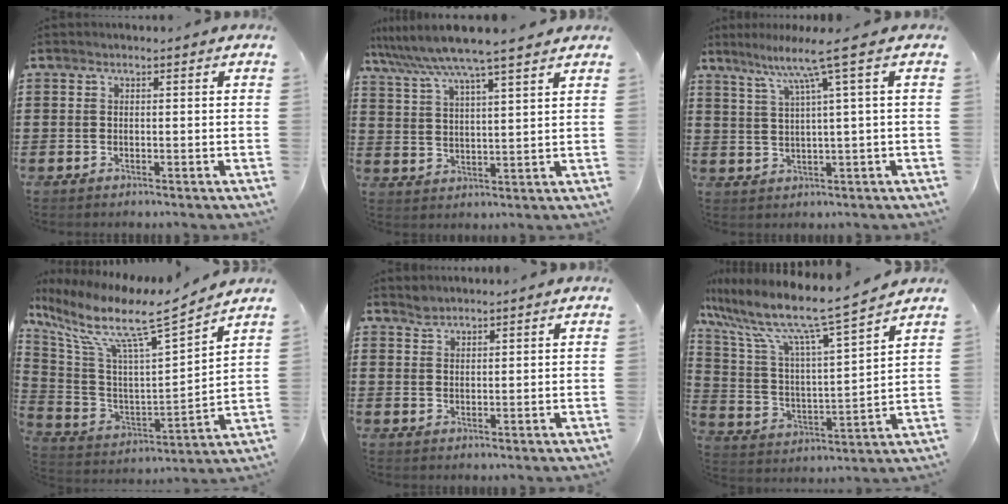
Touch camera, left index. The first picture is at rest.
{"total": 6.8, "force": [5.9, -0.4, 3.3], "torque": [-0.087, -0.032, 0.100]}
{"total": 6.8, "force": [3.3, -0.8, 5.9], "torque": [-0.124, -0.012, 0.051]}
{"total": 9.8, "force": [7.2, 1.0, 6.6], "torque": [-0.155, -0.057, 0.112]}
{"total": 1.6, "force": [1.6, 0.4, 0.1], "torque": [-0.005, -0.001, 0.031]}
{"total": 10.5, "force": [8.6, 0.7, 6.0], "torque": [-0.152, -0.060, 0.138]}